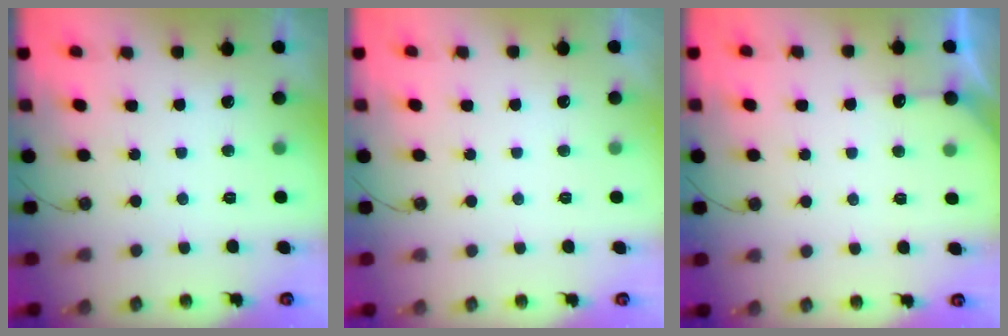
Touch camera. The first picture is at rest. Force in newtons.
{"total": 0.0}
{"total": 4.4, "press": 4.3, "slide": 0.6}